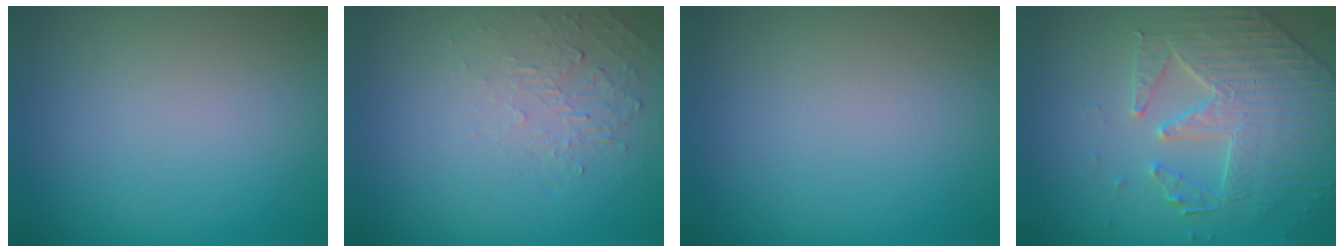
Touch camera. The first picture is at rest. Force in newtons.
{"total": 1.9, "press": 0.5, "slide": 1.9}
{"total": 0.0}
{"total": 4.3, "press": 4.2, "slide": 1.1}